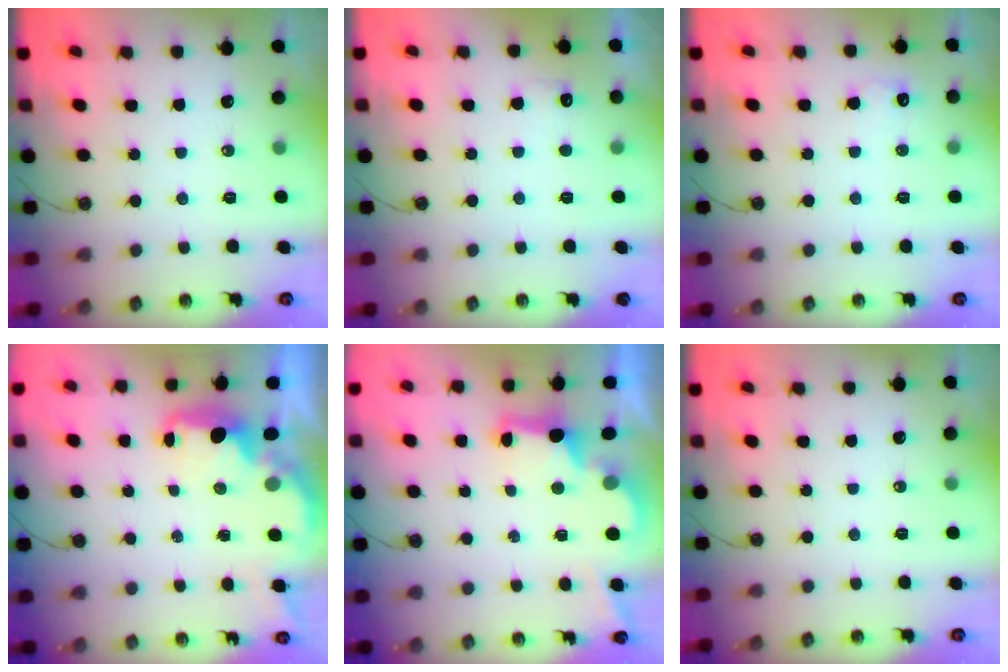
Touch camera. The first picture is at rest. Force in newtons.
{"total": 5.4, "press": 5.3, "slide": 1.2}
{"total": 5.1, "press": 4.9, "slide": 1.2}
{"total": 2.9, "press": 2.8, "slide": 0.4}
{"total": 2.9, "press": 2.7, "slide": 0.9}
{"total": 0.0}